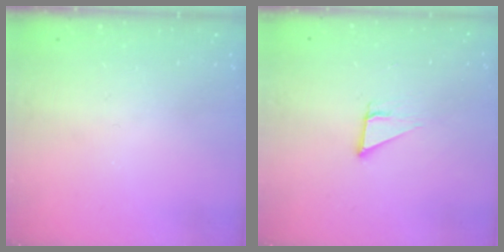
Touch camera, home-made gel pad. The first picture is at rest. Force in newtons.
{"total": 3.1, "press": 2.4, "slide": 1.9}